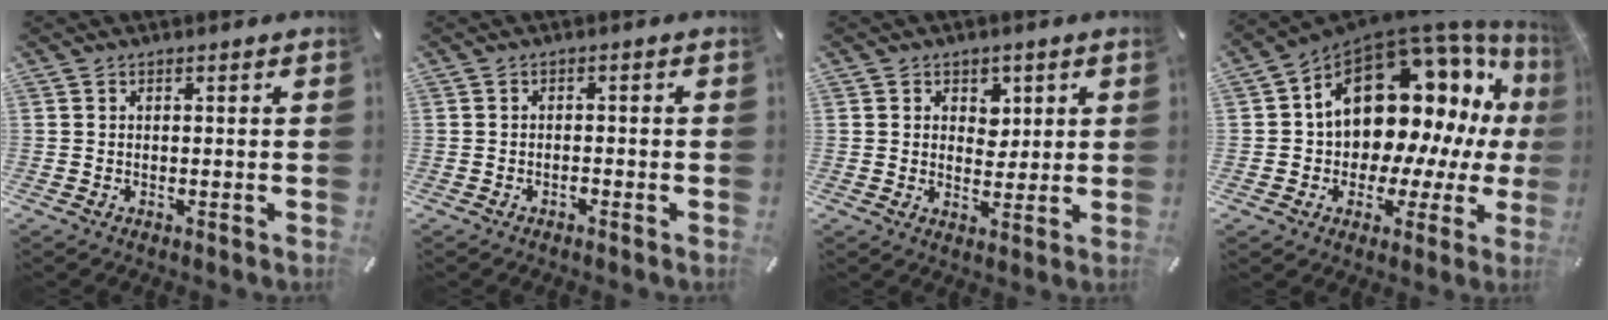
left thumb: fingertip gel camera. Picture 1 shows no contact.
{"total": 1.2, "force": [-0.9, 0.6, 0.6], "torque": [-0.012, 0.002, -0.019]}
{"total": 4.7, "force": [1.9, 4.1, 1.4], "torque": [-0.009, -0.003, 0.028]}
{"total": 19.2, "force": [7.4, 12.5, 12.5], "torque": [-0.197, -0.065, 0.135]}